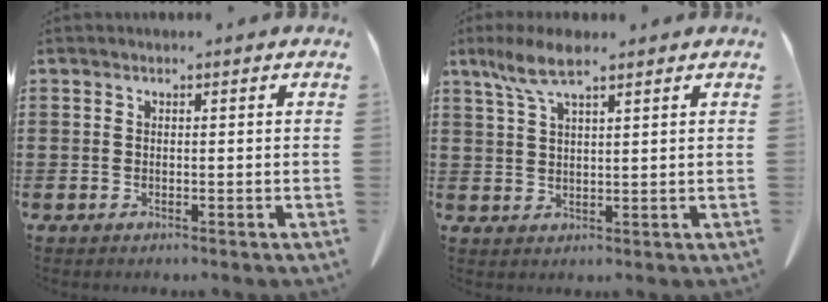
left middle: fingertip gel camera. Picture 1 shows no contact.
{"total": 5.8, "force": [3.5, 1.3, 4.5], "torque": [-0.094, 0.004, 0.063]}